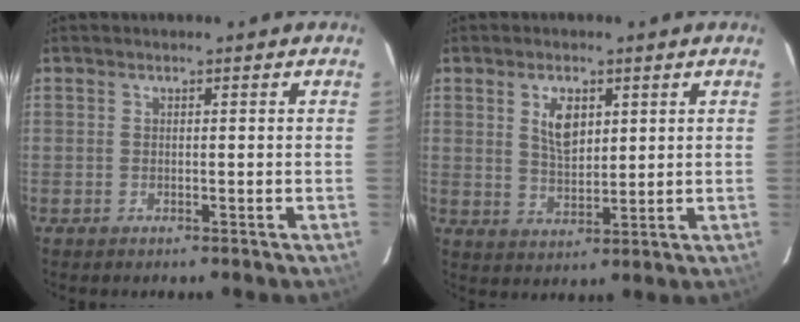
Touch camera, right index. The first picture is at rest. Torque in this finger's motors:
{"motor_torque": [0.18, 0.06, 0.20, 0.05]}